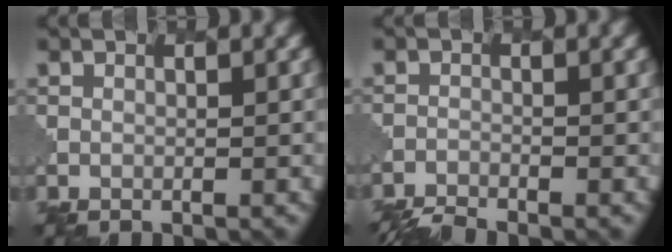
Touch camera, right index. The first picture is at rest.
{"total": 3.2, "force": [-3.1, 0.3, 0.6], "torque": [-0.018, -0.015, -0.055]}